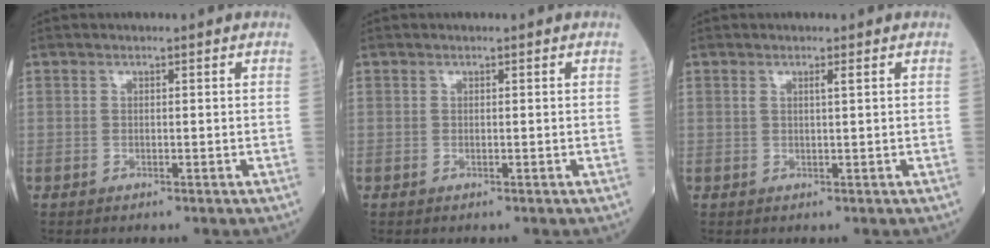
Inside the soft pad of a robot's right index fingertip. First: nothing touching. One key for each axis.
{"total": 0.0}
{"total": 0.9, "fx": 0.4, "fy": -0.2, "fz": 0.8, "tx": -0.021, "ty": 0.001, "tz": 0.008}